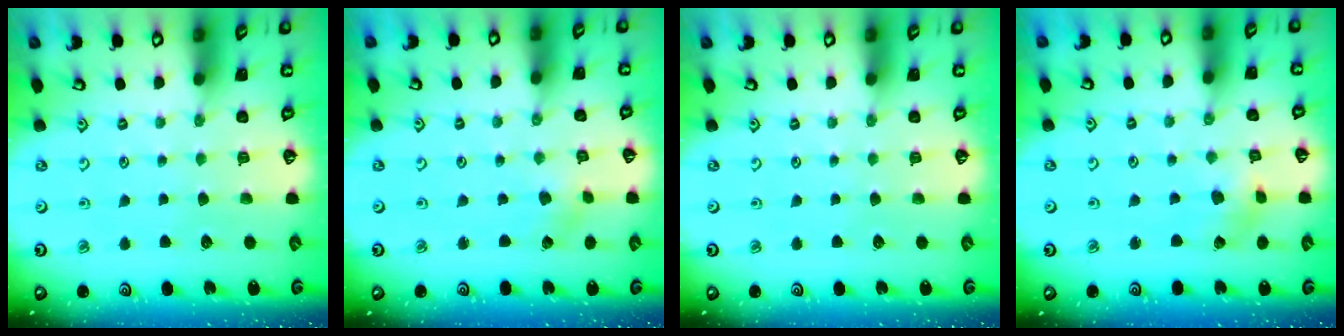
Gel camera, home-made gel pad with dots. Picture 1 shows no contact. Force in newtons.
{"total": 1.1, "press": 1.1, "slide": 0.1}
{"total": 0.0}
{"total": 3.1, "press": 3.1, "slide": 0.4}